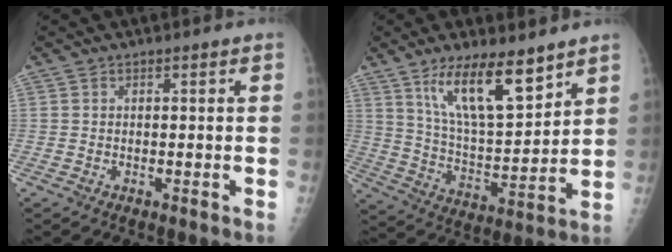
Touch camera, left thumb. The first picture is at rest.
{"total": 14.9, "force": [9.6, 4.6, 10.5], "torque": [-0.159, -0.061, 0.184]}